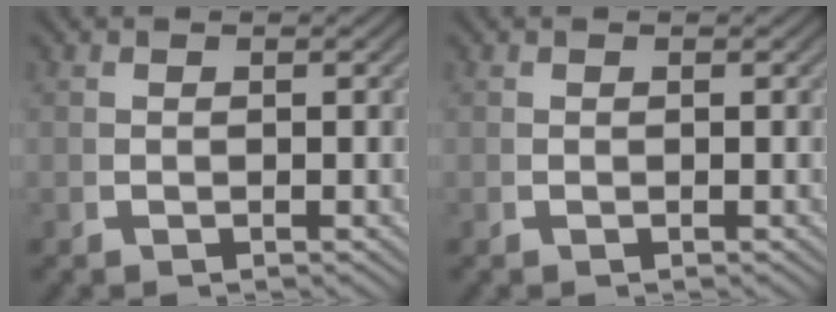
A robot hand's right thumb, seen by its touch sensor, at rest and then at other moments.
{"total": 0.0}